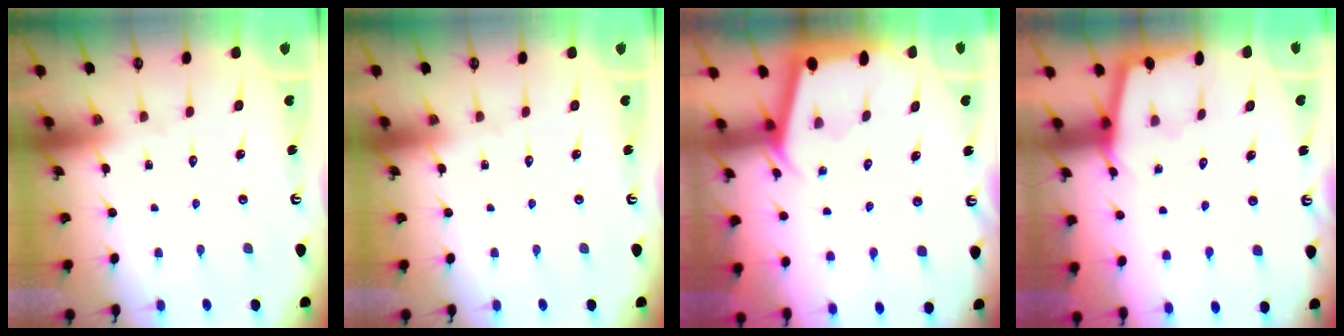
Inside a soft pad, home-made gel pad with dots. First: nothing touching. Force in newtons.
{"total": 0.0}
{"total": 2.4, "press": 2.4, "slide": 0.2}
{"total": 1.8, "press": 1.8, "slide": 0.3}